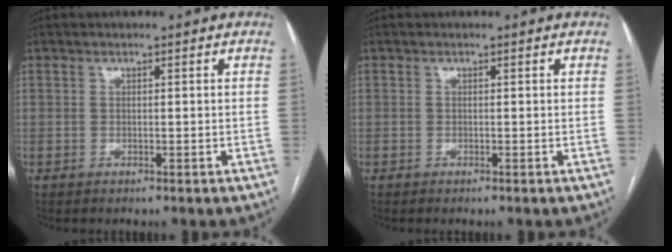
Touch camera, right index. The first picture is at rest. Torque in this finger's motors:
{"motor_torque": [-0.05, -0.04, 0.01, 0.01]}